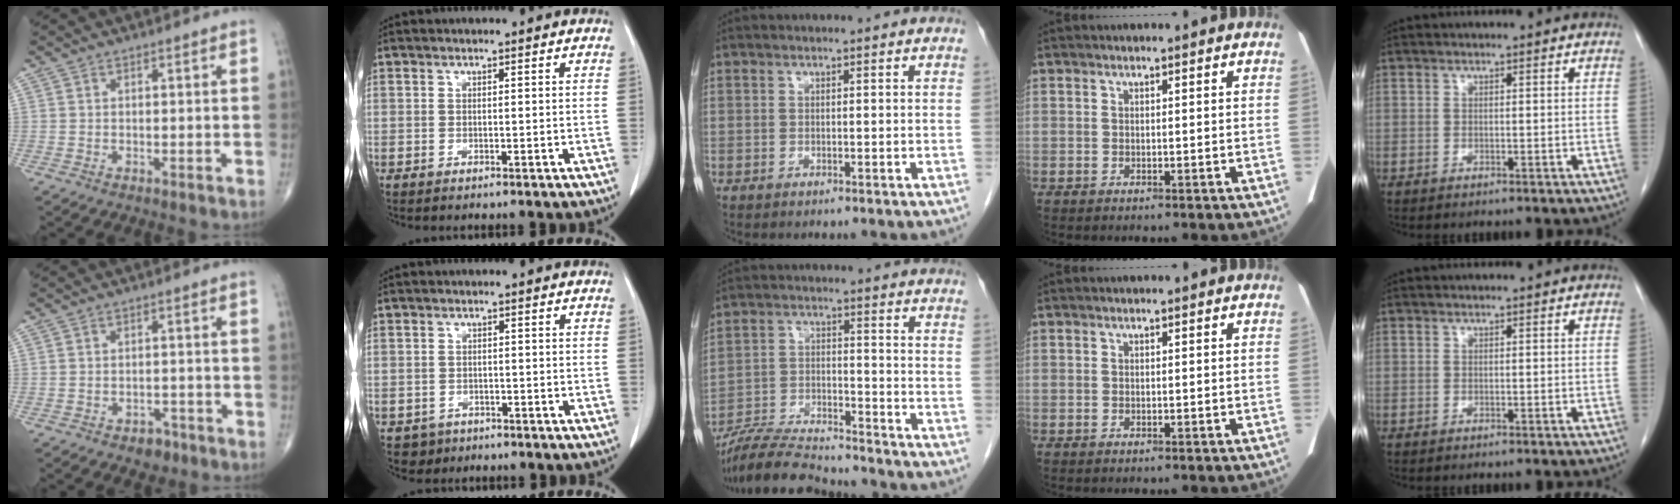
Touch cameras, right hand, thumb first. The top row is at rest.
{"thumb": {"total": 3.3, "force": [-2.1, 2.1, 1.4], "torque": [-0.009, 0.015, -0.025]}, "index": {"total": 3.0, "force": [-1.5, 2.6, 0.0], "torque": [0.002, 0.010, -0.021]}, "middle": {"total": 12.2, "force": [-11.5, 1.0, 3.9], "torque": [-0.068, -0.007, -0.200]}}